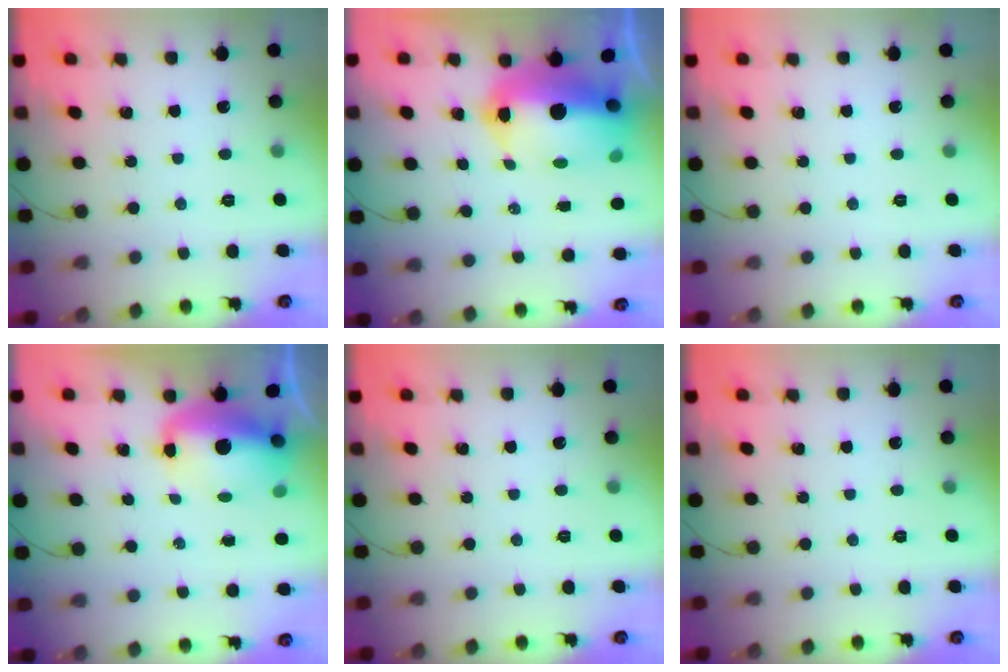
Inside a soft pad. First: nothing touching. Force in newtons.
{"total": 17.4, "press": 17.0, "slide": 3.7}
{"total": 0.0}
{"total": 13.9, "press": 13.7, "slide": 2.7}
{"total": 0.0}
{"total": 0.0}